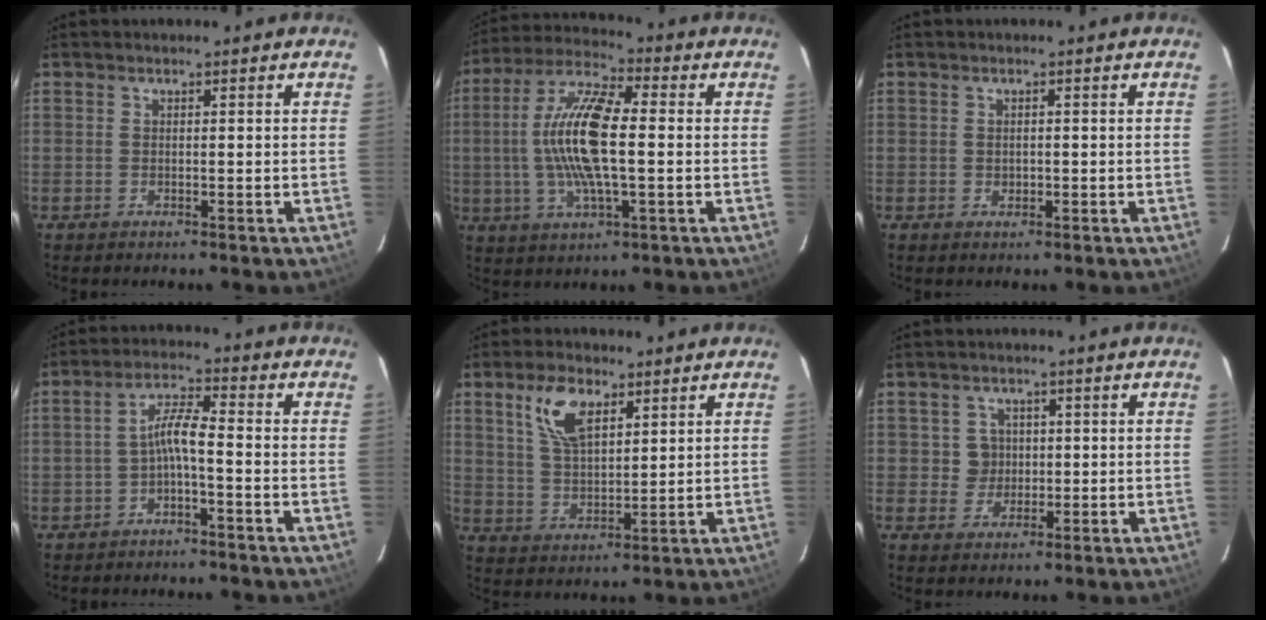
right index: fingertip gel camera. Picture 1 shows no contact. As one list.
[{"total": 15.0, "force": [-0.2, 4.2, 14.4], "torque": [-0.292, 0.010, -0.010]}, {"total": 1.1, "force": [-0.1, 0.9, 0.7], "torque": [-0.011, 0.002, -0.001]}, {"total": 4.5, "force": [-2.0, 0.4, 4.0], "torque": [-0.089, 0.014, -0.035]}, {"total": 8.8, "force": [4.6, 4.2, 6.2], "torque": [-0.122, 0.013, 0.093]}, {"total": 3.6, "force": [0.3, 3.6, 0.1], "torque": [0.004, 0.017, 0.009]}]